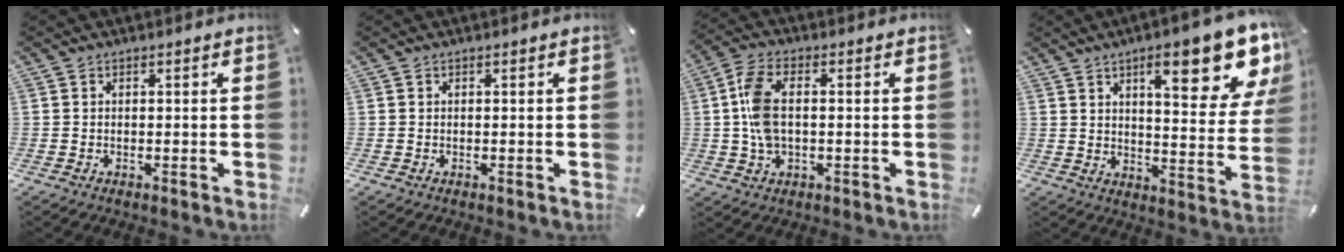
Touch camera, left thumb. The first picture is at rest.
{"total": 0.0}
{"total": 8.5, "force": [0.2, 4.8, 7.0], "torque": [-0.153, 0.006, 0.003]}
{"total": 18.4, "force": [10.3, 5.8, 14.0], "torque": [-0.180, -0.065, 0.158]}